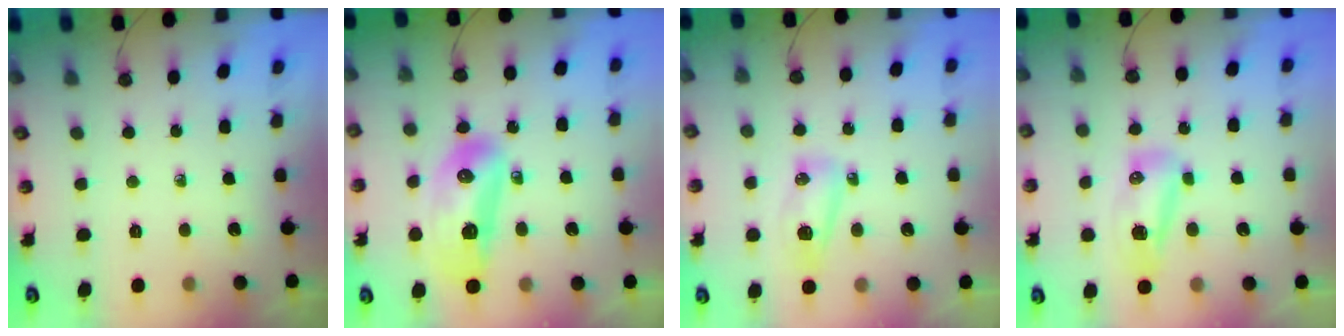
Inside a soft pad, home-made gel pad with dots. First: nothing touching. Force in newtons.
{"total": 15.1, "press": 14.9, "slide": 2.5}
{"total": 9.4, "press": 7.9, "slide": 5.0}
{"total": 12.0, "press": 10.2, "slide": 6.4}